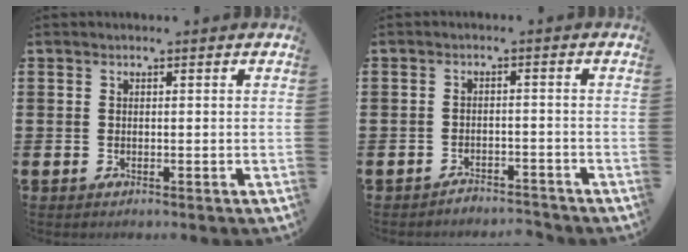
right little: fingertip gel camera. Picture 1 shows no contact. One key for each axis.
{"total": 2.2, "fx": -2.2, "fy": 0.0, "fz": -0.2, "tx": -0.003, "ty": 0.004, "tz": -0.049}